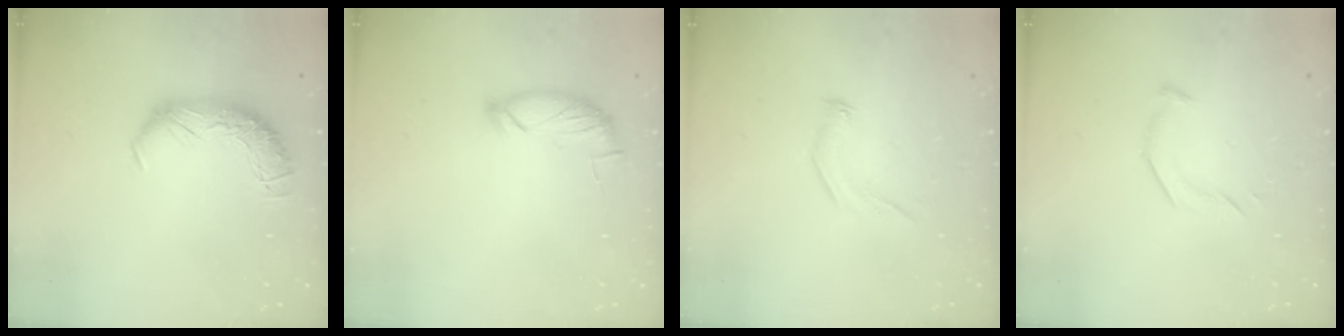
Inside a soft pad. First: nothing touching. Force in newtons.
{"total": 6.0, "press": 6.0, "slide": 0.4}
{"total": 5.5, "press": 5.4, "slide": 1.0}
{"total": 7.1, "press": 7.0, "slide": 0.8}